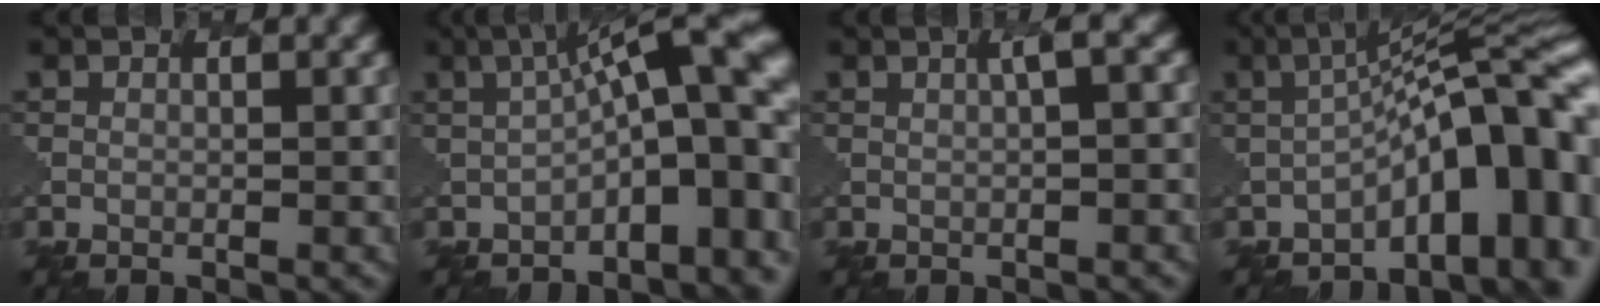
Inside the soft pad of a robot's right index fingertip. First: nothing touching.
{"total": 11.9, "force": [-1.1, 3.6, 11.3], "torque": [-0.141, 0.018, -0.019]}
{"total": 2.3, "force": [0.5, 0.6, 2.2], "torque": [-0.021, 0.008, 0.006]}
{"total": 12.5, "force": [-4.2, 4.6, 10.8], "torque": [-0.122, 0.021, -0.066]}